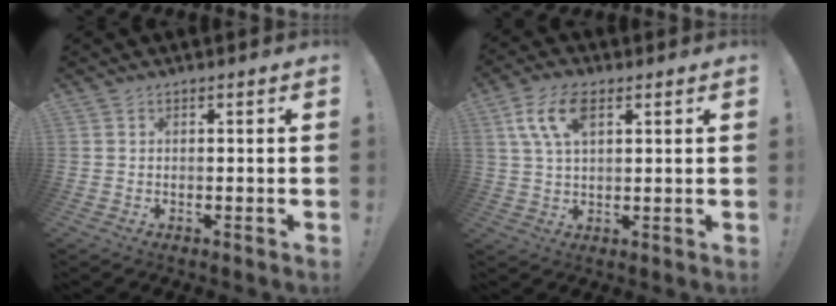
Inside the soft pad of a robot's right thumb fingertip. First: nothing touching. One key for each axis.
{"total": 9.7, "fx": 3.8, "fy": 5.0, "fz": 7.4, "tx": -0.142, "ty": -0.001, "tz": 0.070}